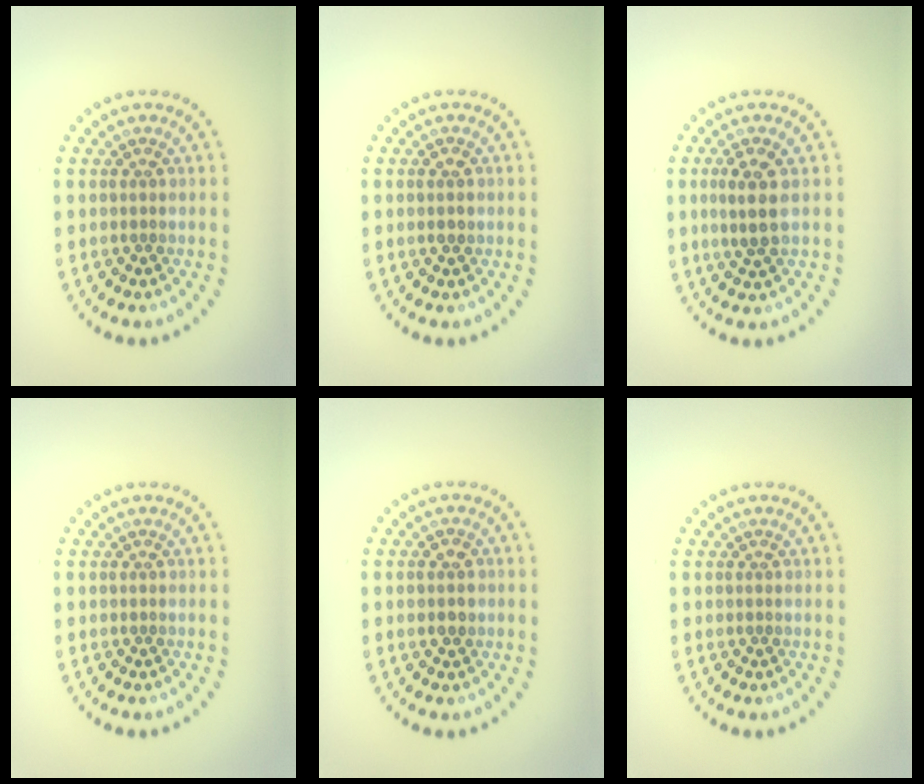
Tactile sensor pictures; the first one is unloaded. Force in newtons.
{"total": 1.5, "press": 1.5, "slide": 0.1}
{"total": 2.7, "press": 2.5, "slide": 0.9}
{"total": 0.0}
{"total": 1.5, "press": 1.5, "slide": 0.1}
{"total": 0.0}